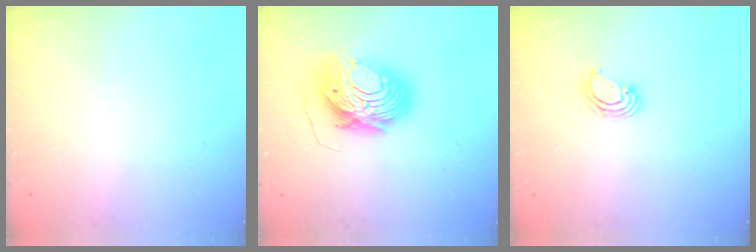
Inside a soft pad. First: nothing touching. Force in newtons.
{"total": 12.9, "press": 12.8, "slide": 1.1}
{"total": 4.0, "press": 3.9, "slide": 0.2}